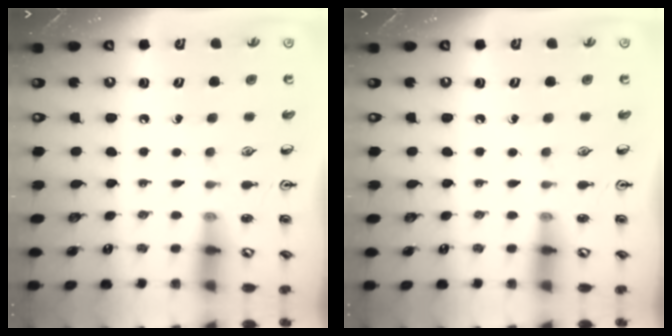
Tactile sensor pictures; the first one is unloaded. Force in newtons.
{"total": 0.0}